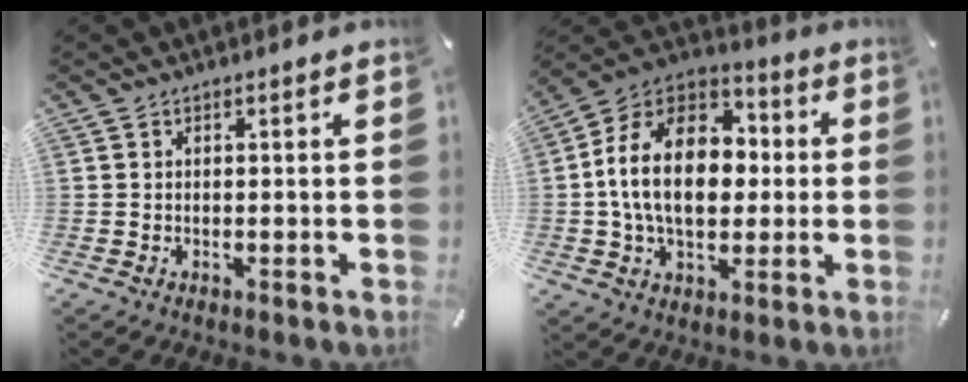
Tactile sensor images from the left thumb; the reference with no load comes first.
{"total": 19.6, "force": [0.0, 14.0, 13.6], "torque": [-0.271, 0.016, -0.004]}